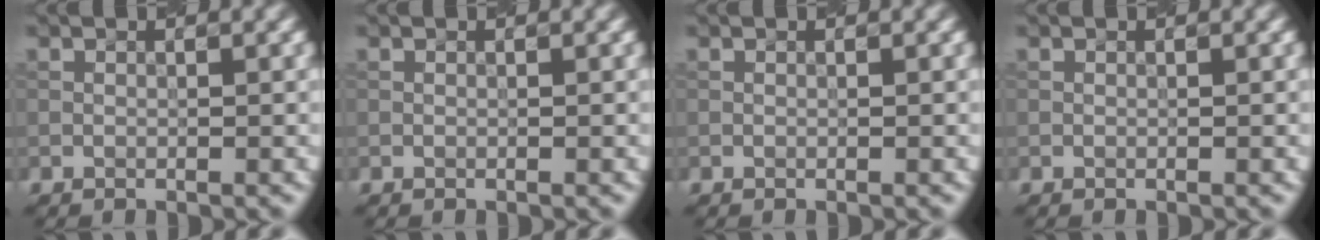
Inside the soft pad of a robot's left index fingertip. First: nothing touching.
{"total": 0.0}
{"total": 0.0}
{"total": 0.0}